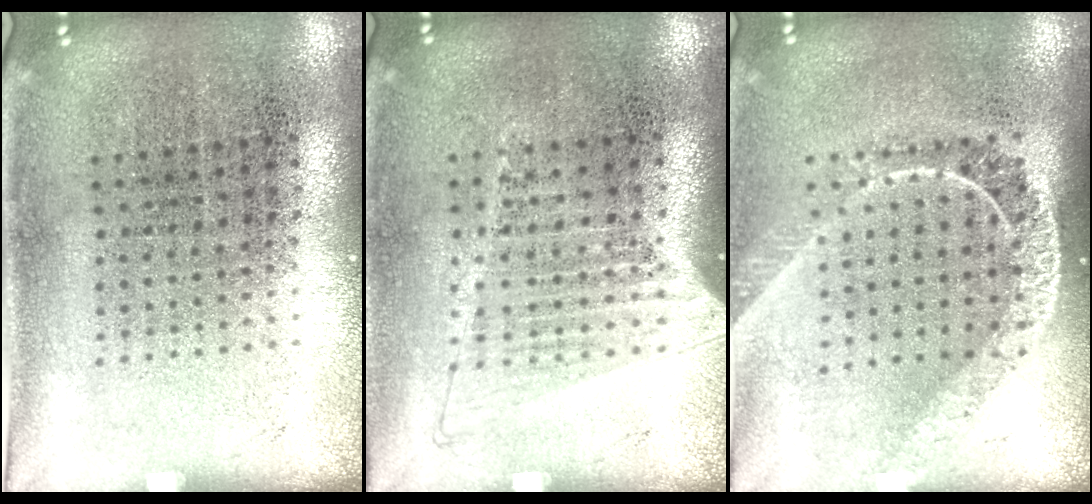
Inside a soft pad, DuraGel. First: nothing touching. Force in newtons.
{"total": 1.2, "press": 1.1, "slide": 0.5}
{"total": 1.8, "press": 1.5, "slide": 1.0}